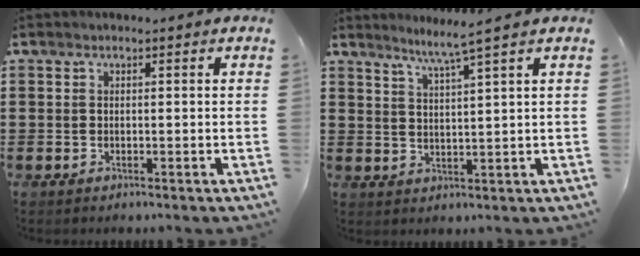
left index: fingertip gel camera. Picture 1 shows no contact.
{"total": 3.7, "force": [3.0, -1.1, 1.8], "torque": [-0.044, -0.013, 0.047]}